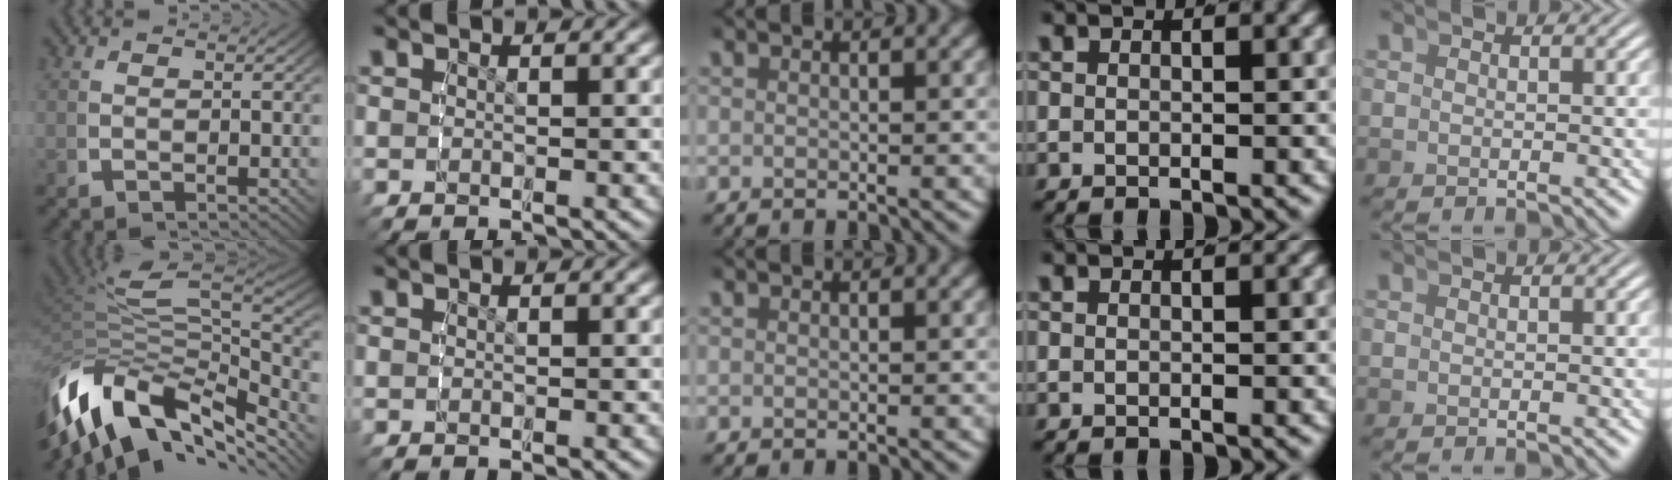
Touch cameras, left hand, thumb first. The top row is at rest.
{"thumb": {"total": 14.5, "force": [-3.5, 8.6, 11.2], "torque": [-0.224, -0.020, -0.042]}}